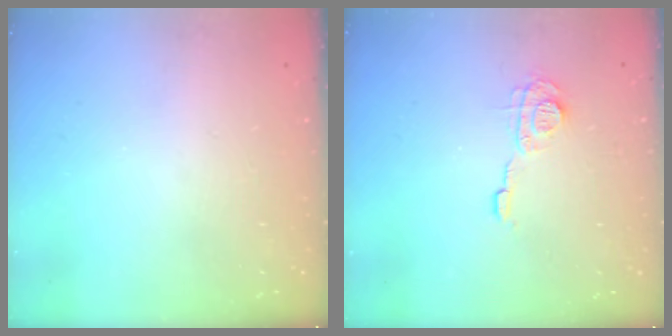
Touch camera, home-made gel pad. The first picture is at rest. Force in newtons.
{"total": 7.5, "press": 7.4, "slide": 0.5}